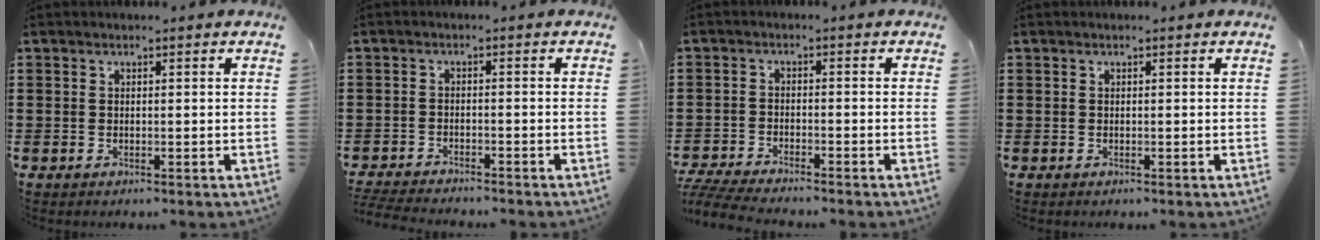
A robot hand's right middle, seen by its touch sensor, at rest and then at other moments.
{"total": 2.8, "force": [-2.8, 0.1, 0.3], "torque": [-0.014, -0.003, -0.063]}
{"total": 4.0, "force": [-3.9, 0.0, 1.0], "torque": [-0.038, -0.010, -0.085]}
{"total": 0.0}